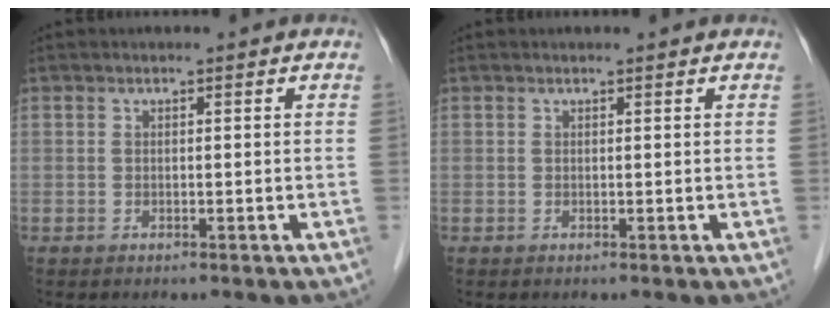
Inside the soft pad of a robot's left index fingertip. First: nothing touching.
{"total": 0.7, "force": [0.7, 0.0, 0.1], "torque": [-0.007, 0.001, 0.007]}